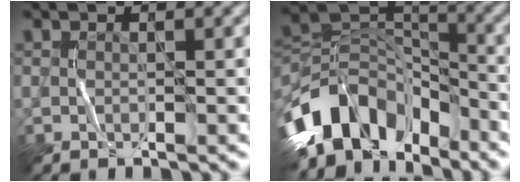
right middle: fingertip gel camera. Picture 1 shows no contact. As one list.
[{"total": 10.0, "force": [-6.0, 6.1, 5.1], "torque": [-0.091, 0.015, -0.125]}]